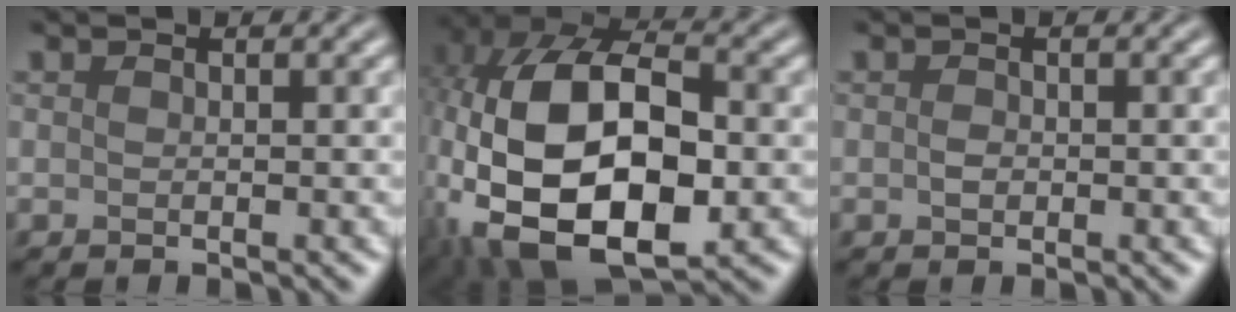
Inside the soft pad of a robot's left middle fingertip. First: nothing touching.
{"total": 18.3, "force": [-2.6, 11.5, 14.0], "torque": [-0.266, -0.017, -0.027]}
{"total": 0.9, "force": [-0.1, 0.6, 0.6], "torque": [-0.012, -0.001, -0.003]}